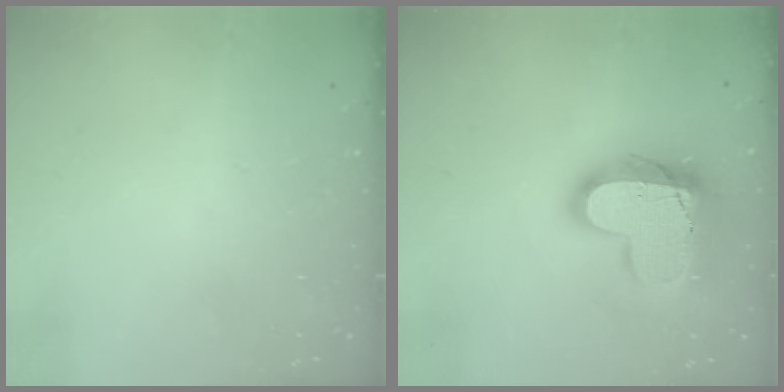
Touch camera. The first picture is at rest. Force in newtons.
{"total": 17.8, "press": 17.8, "slide": 1.5}